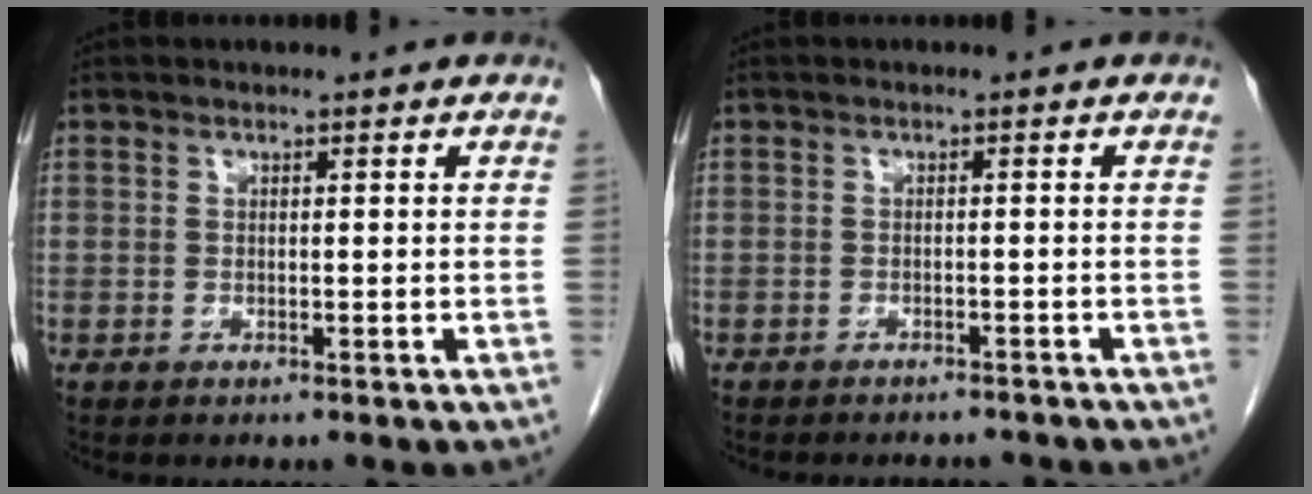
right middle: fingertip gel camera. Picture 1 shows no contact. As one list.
[{"total": 5.6, "force": [-5.2, 1.6, 1.1], "torque": [-0.012, -0.001, -0.061]}]